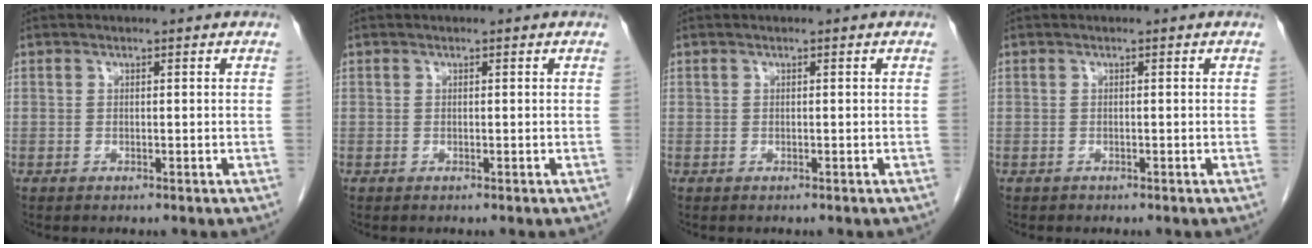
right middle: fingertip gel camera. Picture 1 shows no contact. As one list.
[{"total": 0.0}, {"total": 0.0}, {"total": 0.0}]